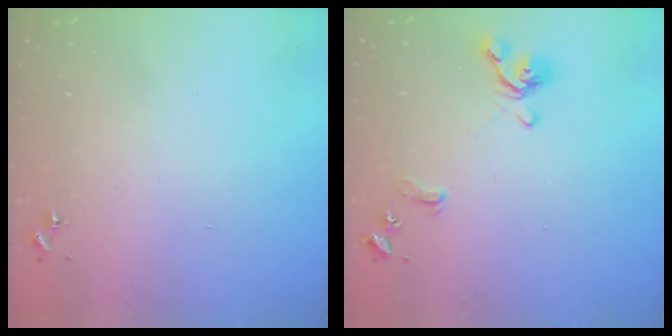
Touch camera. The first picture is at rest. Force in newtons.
{"total": 11.3, "press": 11.2, "slide": 1.3}